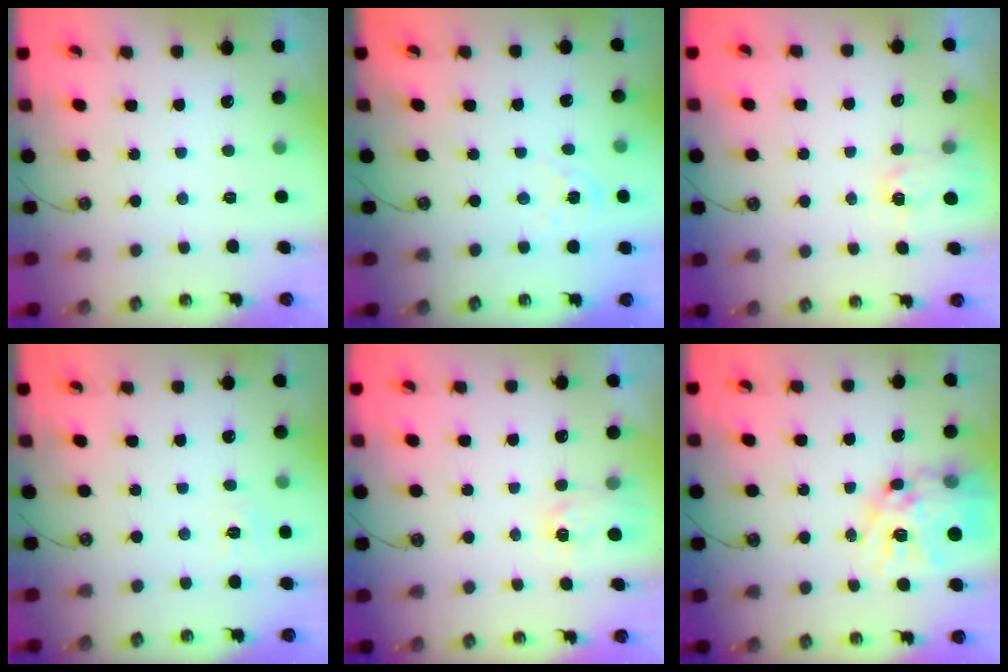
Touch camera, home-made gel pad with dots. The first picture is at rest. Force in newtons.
{"total": 3.3, "press": 3.3, "slide": 0.5}
{"total": 3.0, "press": 2.9, "slide": 0.5}
{"total": 5.5, "press": 5.5, "slide": 0.6}
{"total": 3.0, "press": 2.9, "slide": 0.5}
{"total": 17.8, "press": 17.8, "slide": 1.5}